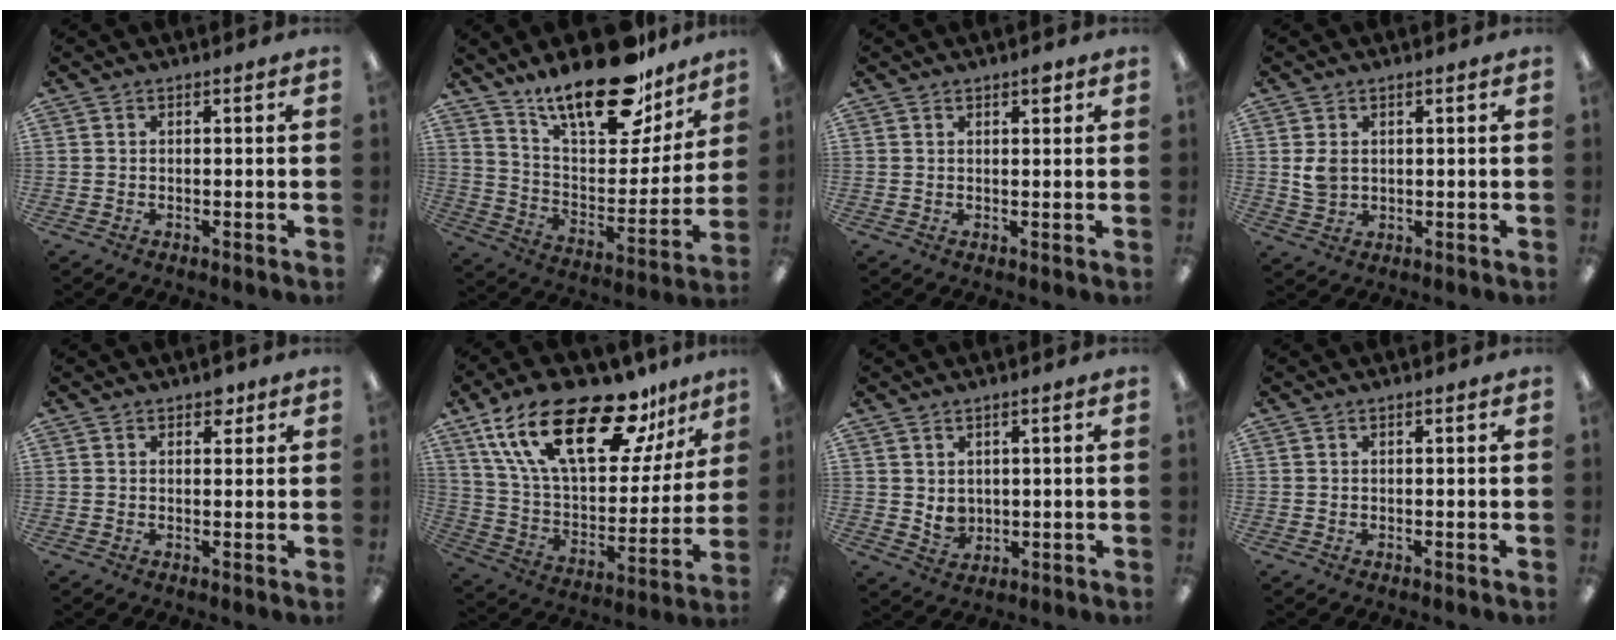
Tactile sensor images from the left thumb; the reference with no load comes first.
{"total": 22.8, "force": [17.5, 8.3, 12.1], "torque": [-0.186, -0.118, 0.300]}
{"total": 2.0, "force": [1.4, 1.0, 1.1], "torque": [-0.008, -0.003, 0.020]}
{"total": 3.6, "force": [1.0, 2.6, 2.2], "torque": [-0.037, 0.000, 0.017]}
{"total": 2.6, "force": [1.7, 1.5, 1.2], "torque": [-0.003, -0.007, 0.025]}
{"total": 26.9, "force": [16.6, 11.1, 18.1], "torque": [-0.317, -0.090, 0.285]}
{"total": 3.3, "force": [1.5, 2.6, 1.3], "torque": [-0.020, -0.006, 0.029]}
{"total": 0.0}